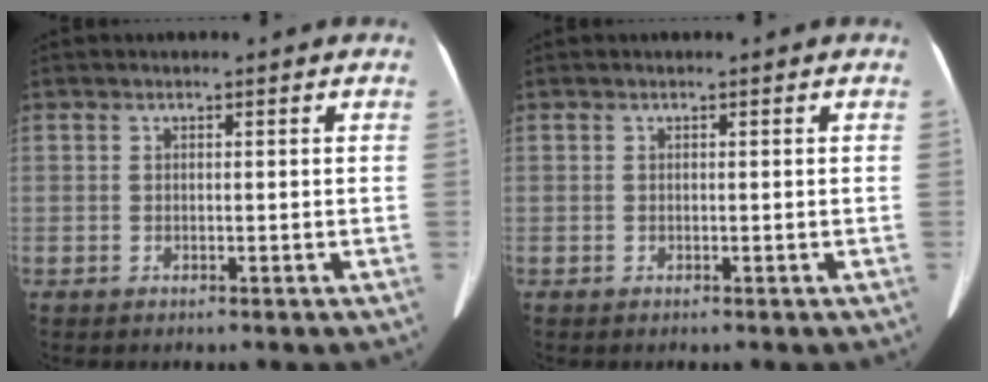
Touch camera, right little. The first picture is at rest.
{"total": 0.0}